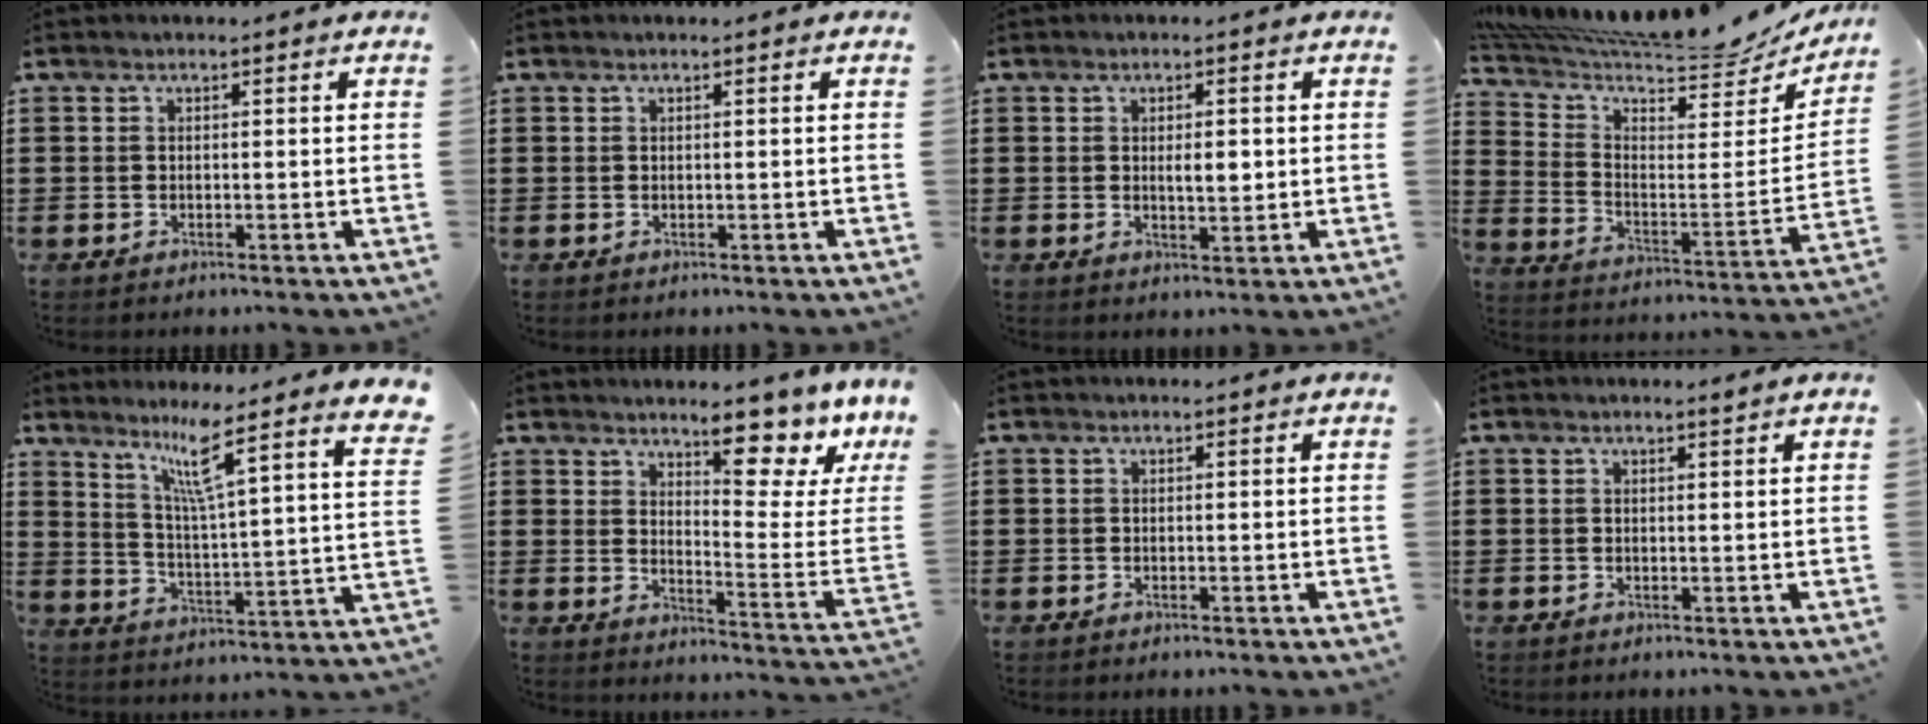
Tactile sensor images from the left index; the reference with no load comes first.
{"total": 0.0}
{"total": 2.9, "force": [0.3, 1.1, 2.6], "torque": [-0.035, -0.002, 0.000]}
{"total": 9.6, "force": [8.5, 1.1, 4.3], "torque": [-0.104, -0.072, 0.140]}
{"total": 8.7, "force": [6.6, -0.8, 5.6], "torque": [-0.109, -0.053, 0.100]}
{"total": 9.2, "force": [7.5, 1.8, 4.9], "torque": [-0.068, -0.067, 0.122]}
{"total": 0.0}
{"total": 0.9, "force": [0.7, -0.2, 0.4], "torque": [-0.008, -0.003, 0.014]}